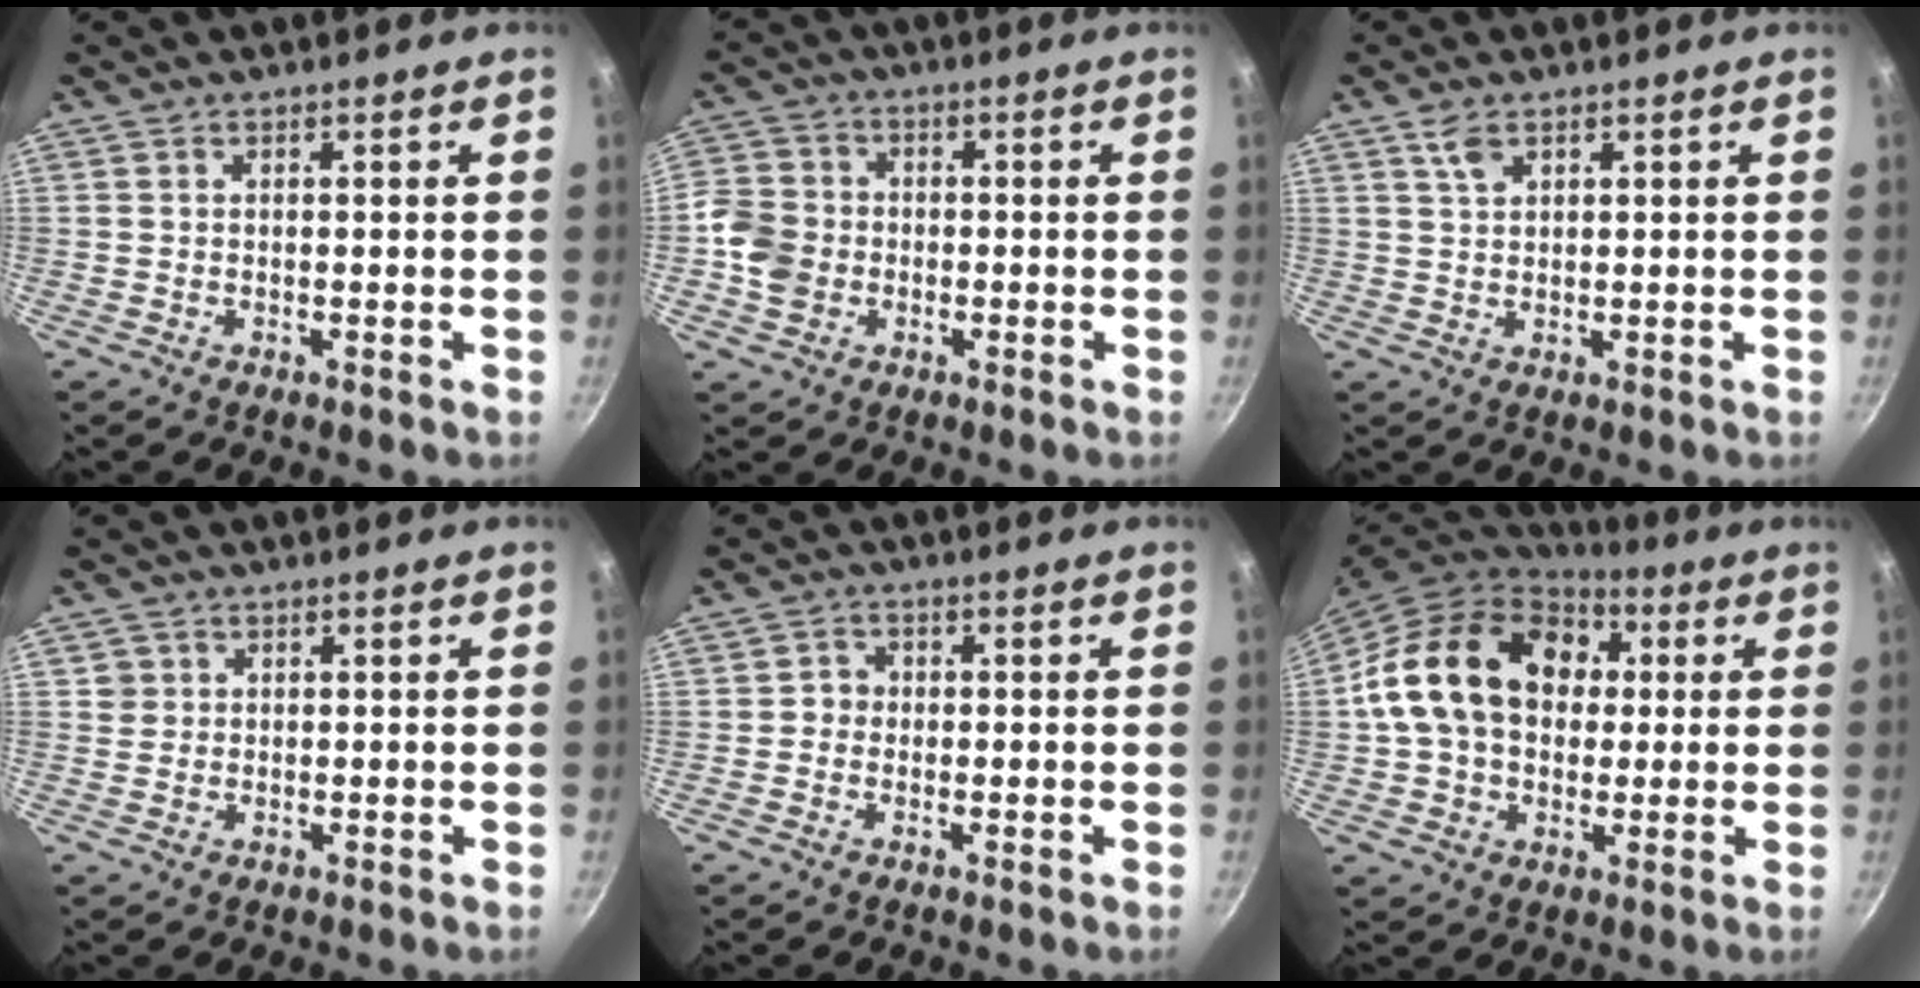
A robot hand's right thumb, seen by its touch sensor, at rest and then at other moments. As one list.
[{"total": 7.6, "force": [-1.7, 6.6, 3.4], "torque": [-0.048, 0.017, -0.047]}, {"total": 3.1, "force": [1.8, 1.7, 1.9], "torque": [-0.030, -0.005, 0.037]}, {"total": 2.0, "force": [0.5, 1.9, 0.3], "torque": [0.009, 0.009, 0.007]}, {"total": 2.3, "force": [-0.3, 2.2, 0.7], "torque": [0.005, 0.006, -0.011]}, {"total": 20.9, "force": [3.7, 15.8, 13.2], "torque": [-0.207, 0.030, 0.056]}]